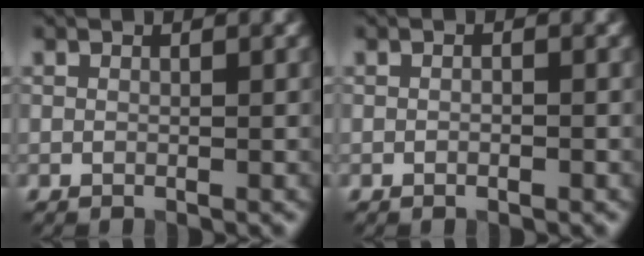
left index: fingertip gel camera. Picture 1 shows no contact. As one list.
[{"total": 0.7, "force": [-0.2, 0.2, 0.6], "torque": [-0.011, -0.003, -0.004]}]